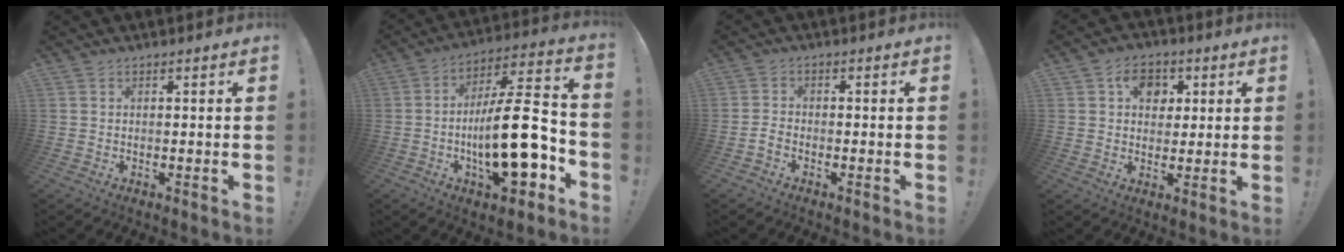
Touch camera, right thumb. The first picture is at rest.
{"total": 22.2, "force": [-5.2, 7.4, 20.2], "torque": [-0.339, 0.028, -0.085]}
{"total": 2.5, "force": [-1.7, 1.0, 1.5], "torque": [-0.037, 0.009, -0.031]}
{"total": 8.5, "force": [2.7, 6.8, 4.3], "torque": [-0.060, -0.001, 0.051]}